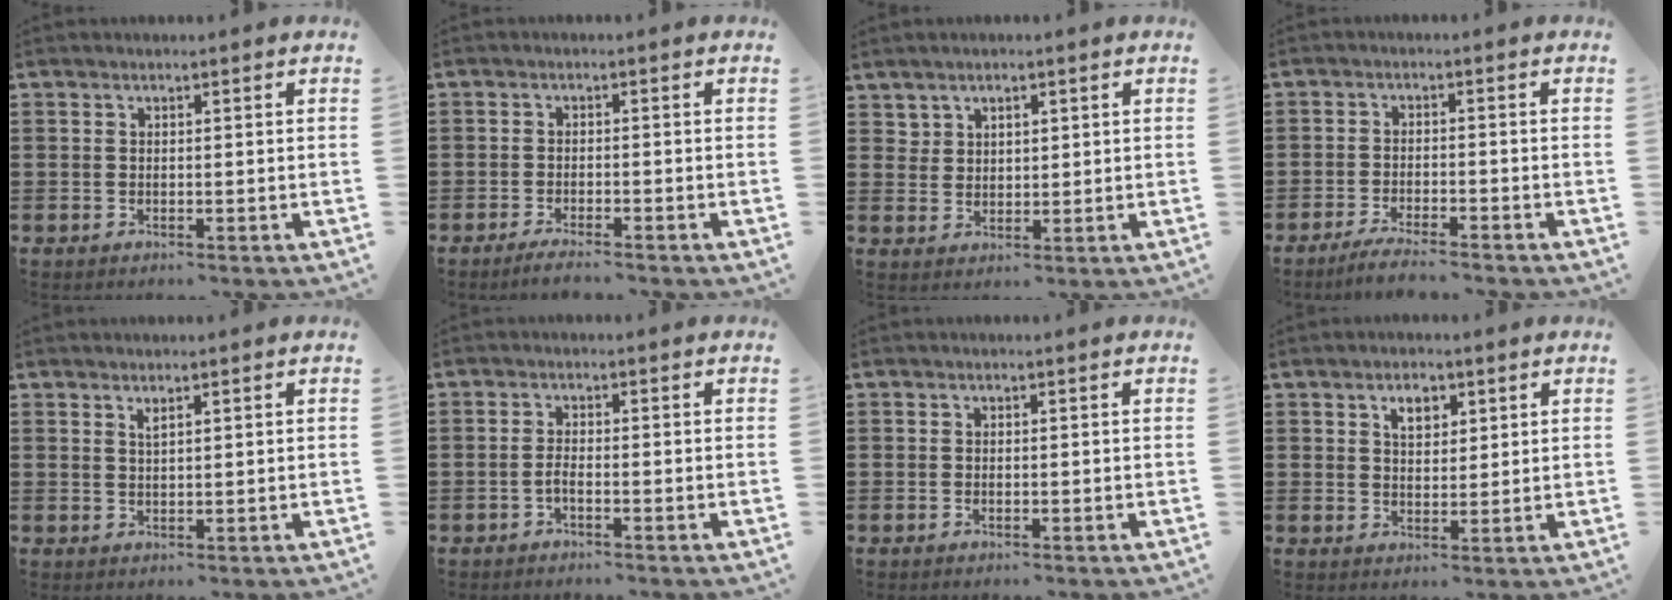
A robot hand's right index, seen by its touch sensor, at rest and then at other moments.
{"total": 1.8, "force": [-1.8, -0.1, 0.6], "torque": [-0.010, 0.001, -0.033]}
{"total": 2.6, "force": [2.0, 1.6, 0.3], "torque": [-0.014, 0.009, 0.038]}
{"total": 3.0, "force": [-2.9, -0.2, 1.0], "torque": [-0.017, 0.001, -0.056]}
{"total": 1.3, "force": [1.0, 0.4, 0.8], "torque": [-0.016, 0.003, 0.017]}
{"total": 1.6, "force": [-0.9, 0.0, 1.3], "torque": [-0.033, -0.007, -0.017]}
{"total": 0.0}
{"total": 3.5, "force": [1.9, 2.1, 2.1], "torque": [-0.034, 0.003, 0.030]}